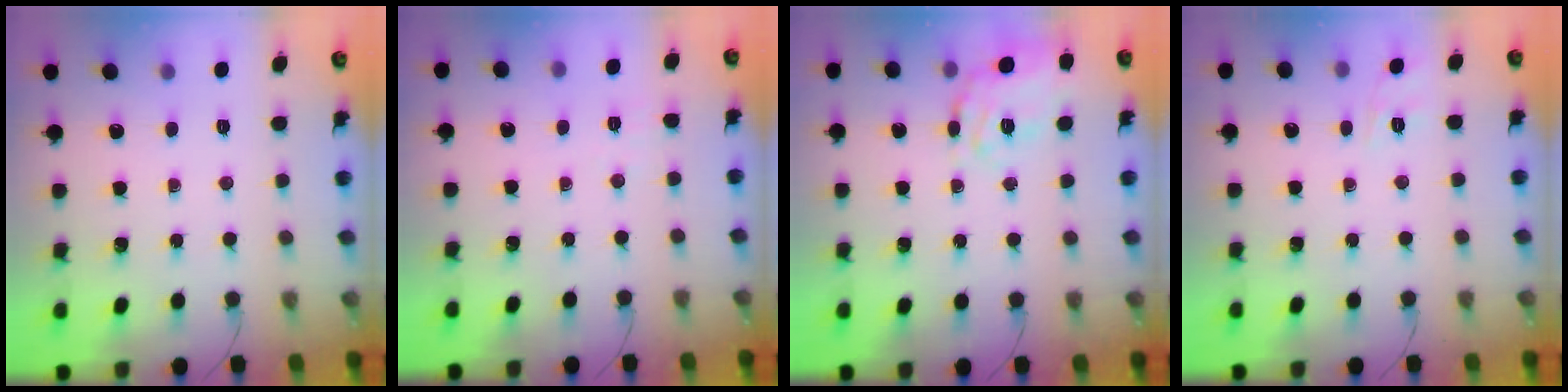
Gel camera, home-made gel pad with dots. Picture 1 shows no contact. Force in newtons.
{"total": 1.4, "press": 0.5, "slide": 1.3}
{"total": 14.3, "press": 14.1, "slide": 2.7}
{"total": 1.7, "press": 0.4, "slide": 1.6}